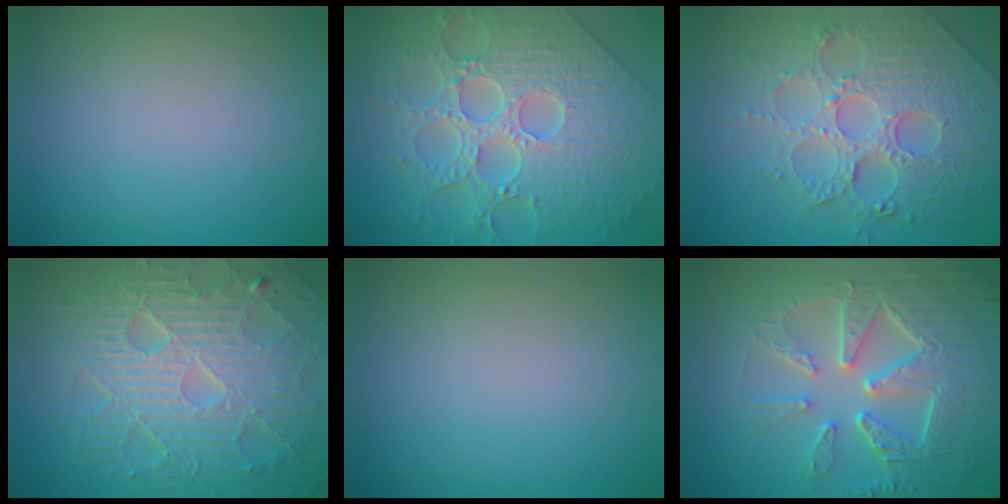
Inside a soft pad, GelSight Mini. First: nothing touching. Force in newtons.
{"total": 9.4, "press": 7.1, "slide": 6.1}
{"total": 8.2, "press": 6.0, "slide": 5.5}
{"total": 10.8, "press": 6.8, "slide": 8.4}
{"total": 0.0}
{"total": 8.6, "press": 6.2, "slide": 6.0}